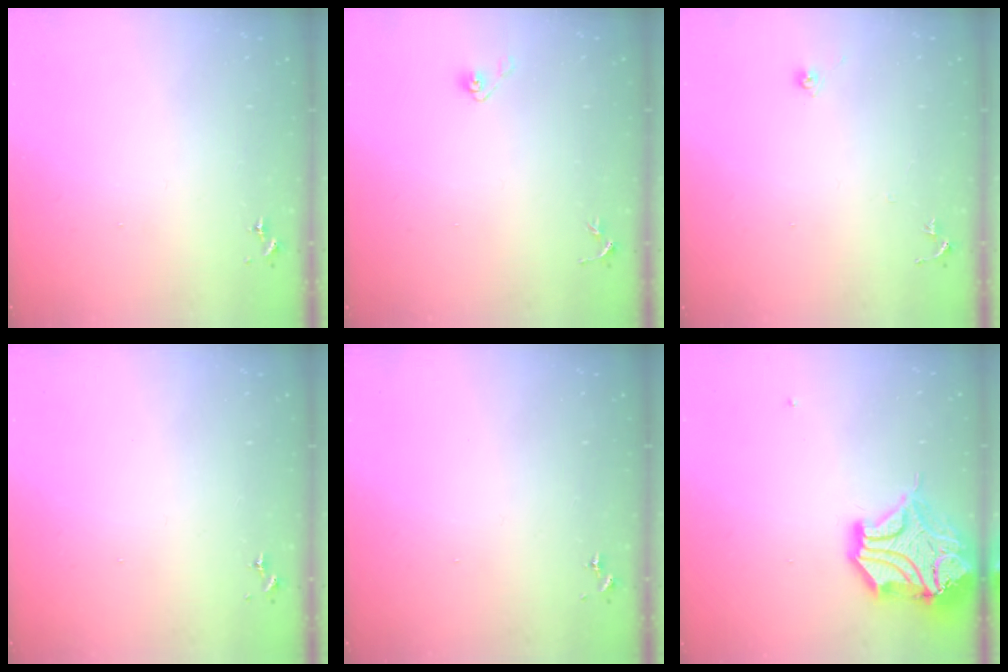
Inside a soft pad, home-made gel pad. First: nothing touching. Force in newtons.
{"total": 4.0, "press": 3.4, "slide": 2.0}
{"total": 6.2, "press": 6.1, "slide": 0.5}
{"total": 0.0}
{"total": 0.0}
{"total": 18.1, "press": 17.9, "slide": 2.5}